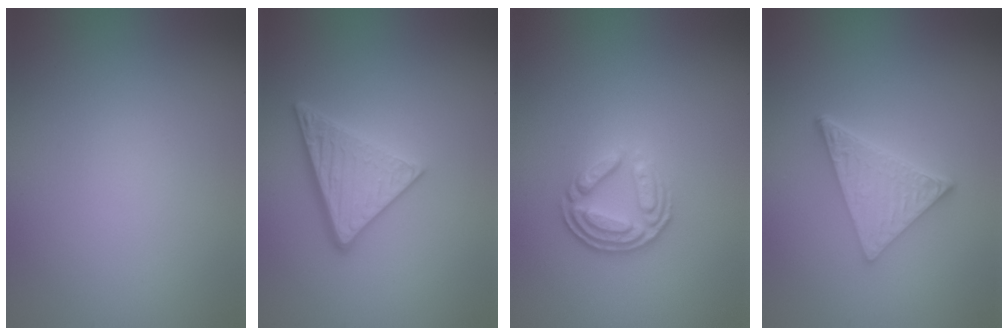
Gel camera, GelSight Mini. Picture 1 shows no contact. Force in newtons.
{"total": 3.7, "press": 3.2, "slide": 1.8}
{"total": 3.7, "press": 2.8, "slide": 2.5}
{"total": 4.9, "press": 3.7, "slide": 3.2}